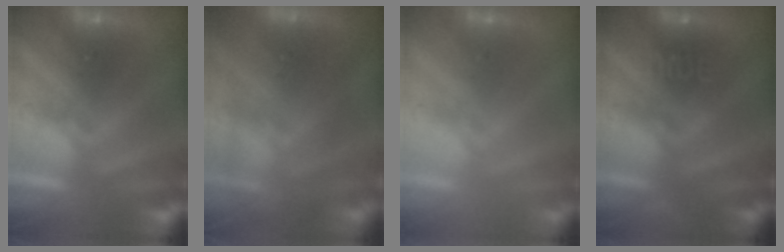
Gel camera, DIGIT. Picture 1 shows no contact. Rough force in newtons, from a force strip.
{"total": 5.5}
{"total": 2.1}
{"total": 4.6}